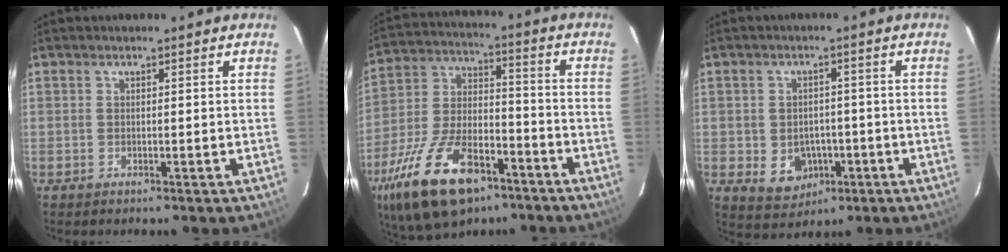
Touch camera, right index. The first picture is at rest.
{"total": 21.9, "force": [-13.0, 10.3, 14.2], "torque": [-0.292, -0.015, -0.221]}
{"total": 7.0, "force": [-2.3, 5.9, 3.0], "torque": [-0.074, 0.004, -0.011]}